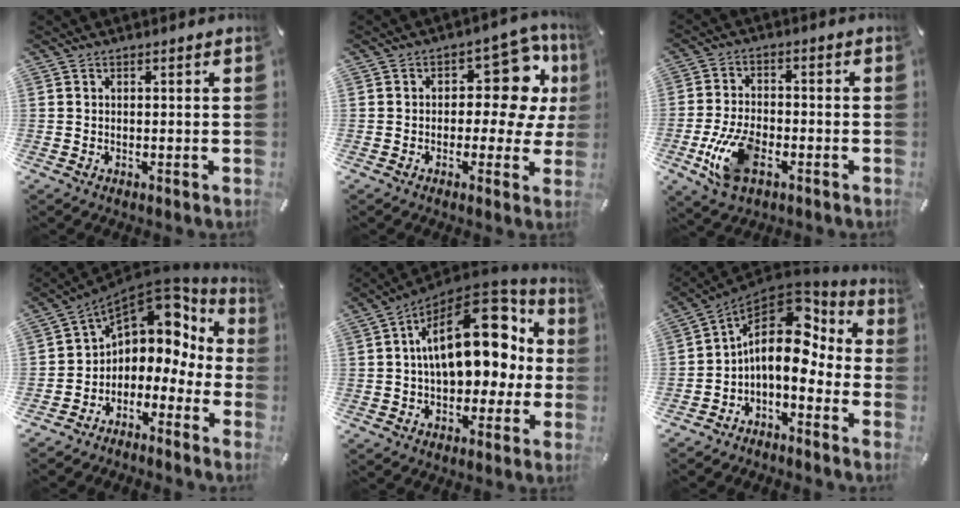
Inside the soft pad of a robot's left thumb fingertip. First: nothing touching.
{"total": 13.7, "force": [3.9, 7.9, 10.5], "torque": [-0.128, -0.029, 0.065]}
{"total": 11.2, "force": [-4.2, 6.5, 8.2], "torque": [-0.167, 0.005, -0.074]}
{"total": 6.9, "force": [3.8, 5.2, 2.4], "torque": [-0.057, -0.046, 0.069]}
{"total": 21.8, "force": [5.2, 13.0, 16.7], "torque": [-0.255, -0.025, 0.090]}
{"total": 13.1, "force": [1.8, 8.6, 9.7], "torque": [-0.159, -0.033, 0.028]}